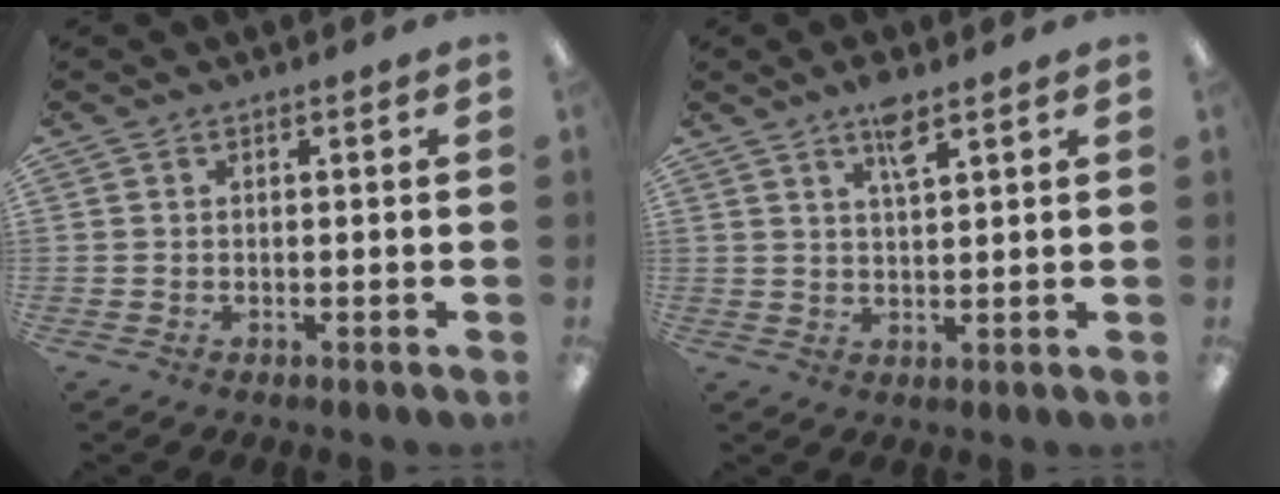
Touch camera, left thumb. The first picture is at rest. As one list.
[{"total": 5.0, "force": [3.5, 1.0, 3.5], "torque": [-0.062, -0.009, 0.058]}]